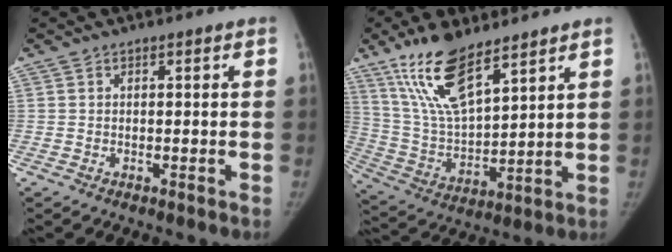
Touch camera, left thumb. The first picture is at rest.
{"total": 15.6, "force": [10.5, 5.0, 10.4], "torque": [-0.183, -0.051, 0.216]}